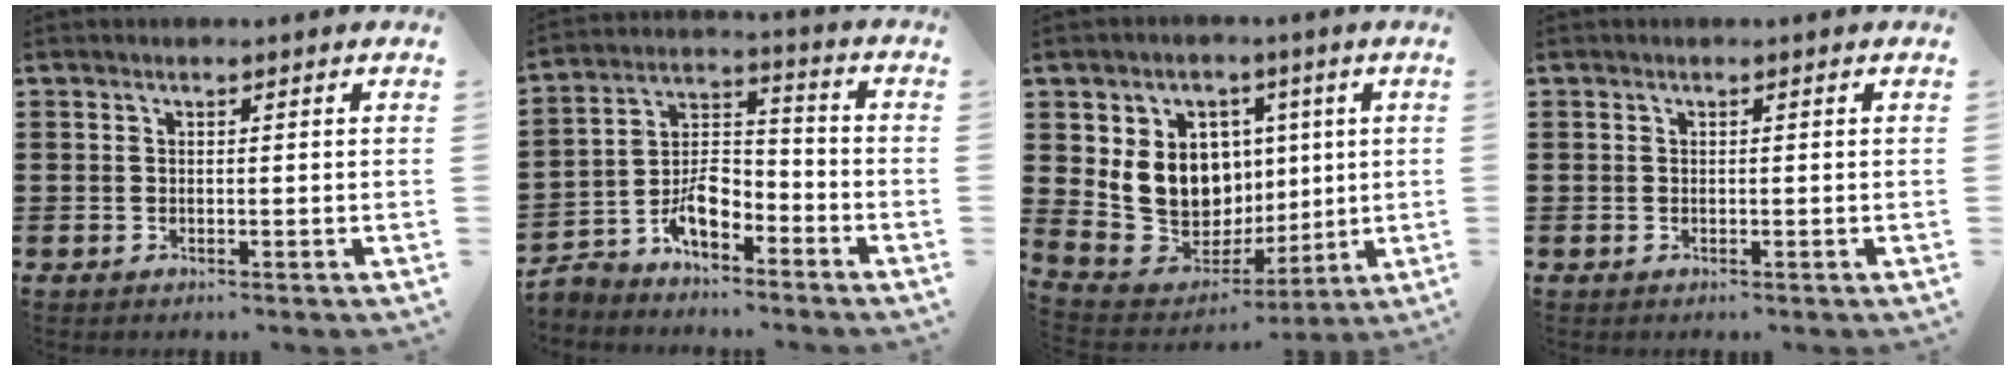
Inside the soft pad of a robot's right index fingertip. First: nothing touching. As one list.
[{"total": 7.4, "force": [-5.1, 3.7, 3.9], "torque": [-0.078, 0.010, -0.096]}, {"total": 11.7, "force": [1.5, 10.4, 5.1], "torque": [-0.130, -0.004, 0.039]}, {"total": 0.0}]